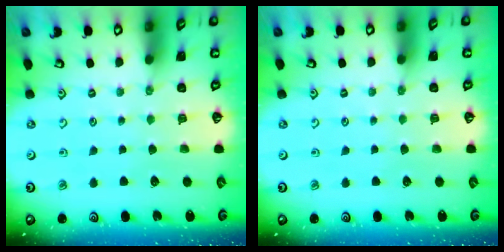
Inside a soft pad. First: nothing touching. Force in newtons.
{"total": 0.0}